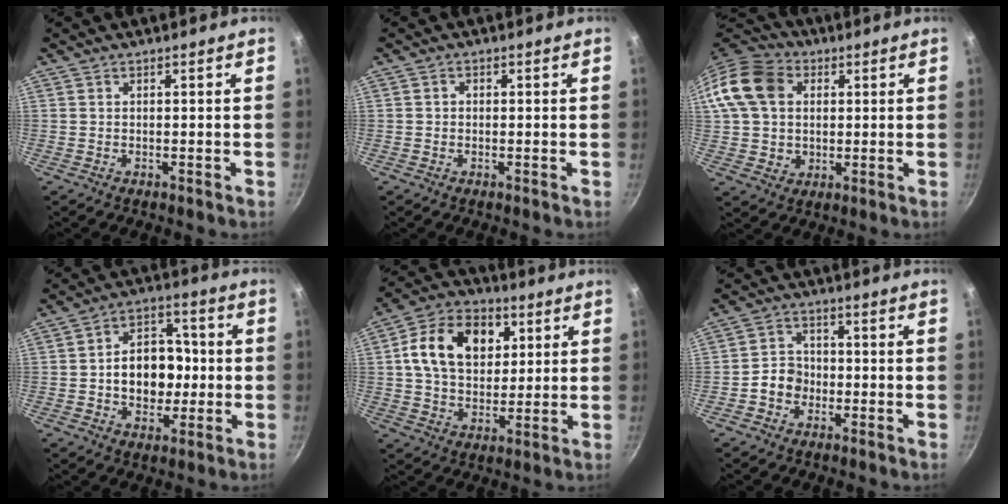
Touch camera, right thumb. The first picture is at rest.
{"total": 0.9, "force": [-0.1, 0.8, 0.4], "torque": [-0.006, 0.004, -0.002]}
{"total": 14.6, "force": [3.0, 11.7, 8.2], "torque": [-0.134, 0.012, 0.048]}
{"total": 12.4, "force": [-0.9, 9.3, 8.3], "torque": [-0.087, 0.022, -0.021]}
{"total": 16.2, "force": [4.4, 11.5, 10.5], "torque": [-0.150, 0.004, 0.064]}
{"total": 5.2, "force": [-1.7, 4.4, 2.2], "torque": [-0.009, 0.024, -0.037]}